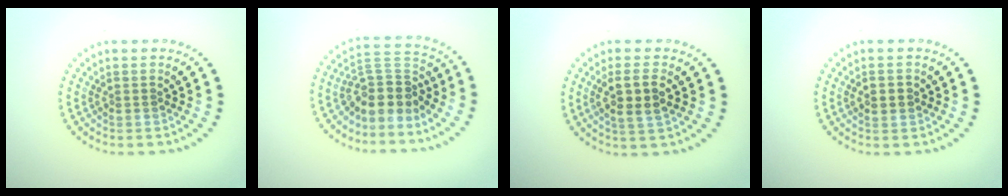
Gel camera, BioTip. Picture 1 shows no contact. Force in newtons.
{"total": 4.0, "press": 3.1, "slide": 2.5}
{"total": 3.0, "press": 2.7, "slide": 1.2}
{"total": 2.1, "press": 2.1, "slide": 0.2}